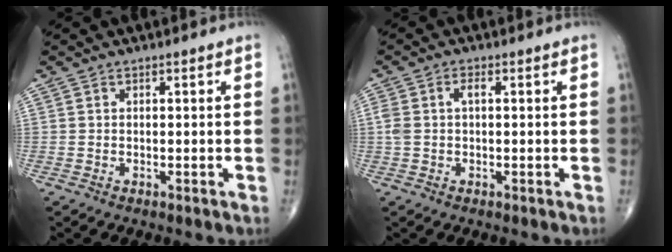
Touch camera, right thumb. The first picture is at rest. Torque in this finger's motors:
{"motor_torque": [0.51, 0.63, 0.66, 0.01, 0.02]}